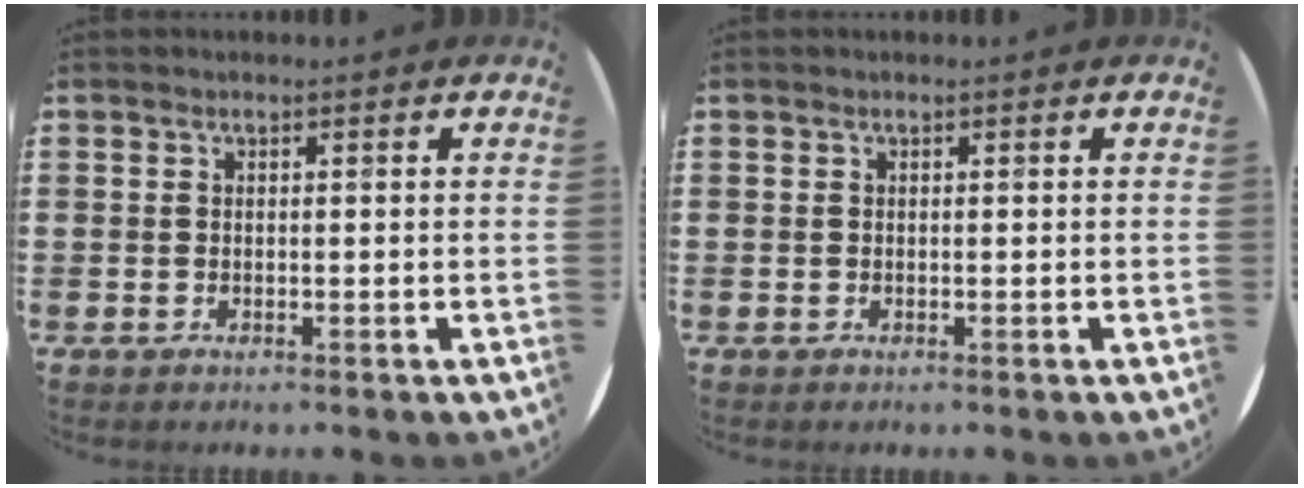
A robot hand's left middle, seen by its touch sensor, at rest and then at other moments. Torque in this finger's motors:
{"motor_torque": [0.02, -0.02, 0.00, 0.00]}